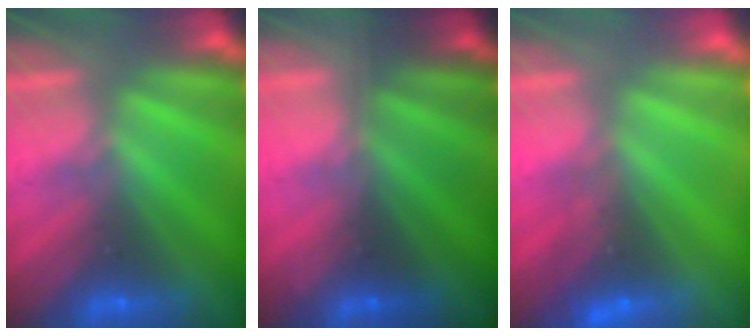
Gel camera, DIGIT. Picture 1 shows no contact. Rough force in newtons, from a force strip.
{"total": 1.6}
{"total": 2.4}